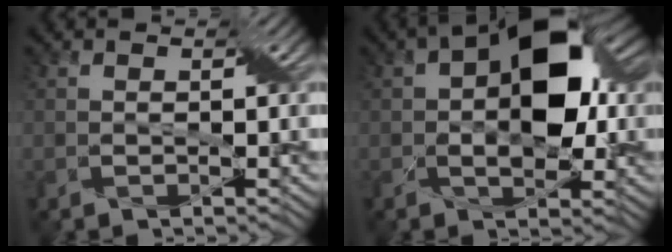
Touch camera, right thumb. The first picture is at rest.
{"total": 11.1, "force": [1.2, 6.1, 9.2], "torque": [-0.142, 0.014, 0.009]}